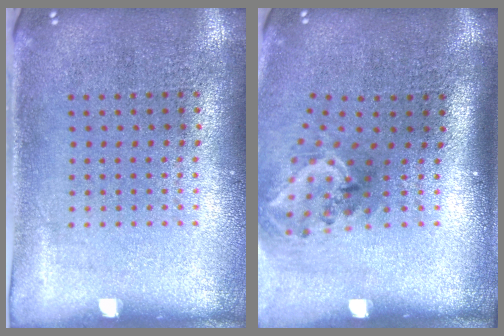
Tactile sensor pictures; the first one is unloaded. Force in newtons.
{"total": 2.1, "press": 1.3, "slide": 1.6}